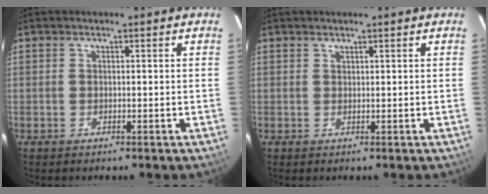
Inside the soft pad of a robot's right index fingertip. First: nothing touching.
{"total": 0.8, "force": [0.5, -0.4, -0.4], "torque": [0.008, -0.001, 0.010]}